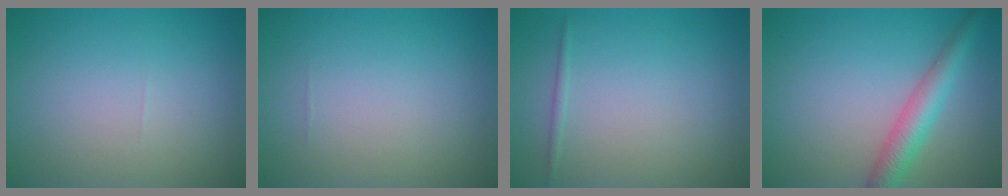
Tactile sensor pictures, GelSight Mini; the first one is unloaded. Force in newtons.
{"total": 0.0}
{"total": 0.6, "press": 0.6, "slide": 0.0}
{"total": 3.6, "press": 3.6, "slide": 0.1}